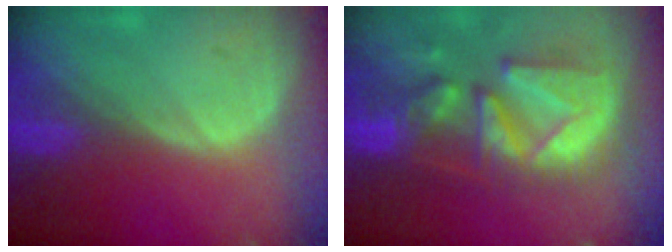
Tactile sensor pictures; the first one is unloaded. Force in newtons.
{"total": 12.1, "press": 10.9, "slide": 5.2}